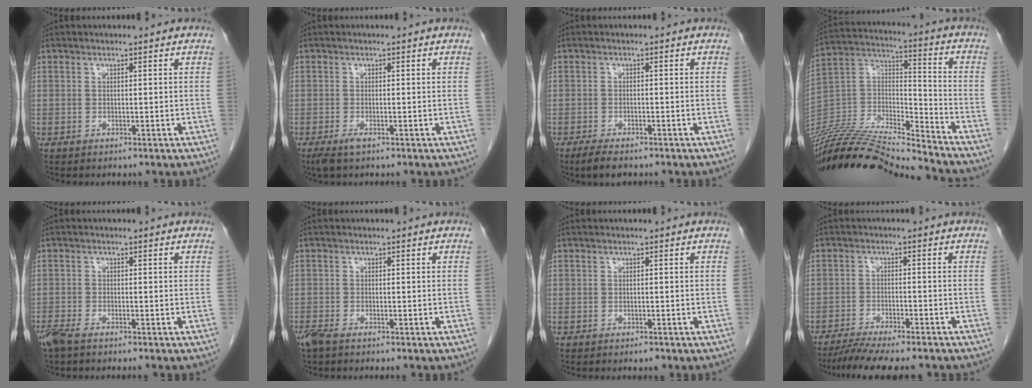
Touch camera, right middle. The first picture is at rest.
{"total": 1.9, "force": [-1.2, 0.5, 1.4], "torque": [-0.033, -0.006, -0.022]}
{"total": 3.5, "force": [-2.6, 1.0, 2.1], "torque": [-0.040, -0.007, -0.040]}
{"total": 22.3, "force": [-20.8, 0.8, 7.9], "torque": [-0.177, -0.003, -0.366]}
{"total": 3.4, "force": [-2.7, 0.7, 2.0], "torque": [-0.040, -0.008, -0.049]}
{"total": 2.6, "force": [-2.0, 0.7, 1.5], "torque": [-0.032, -0.006, -0.036]}
{"total": 0.7, "force": [-0.5, 0.3, 0.3], "torque": [-0.006, -0.001, -0.005]}
{"total": 10.9, "force": [-9.5, 1.0, 5.3], "torque": [-0.075, -0.017, -0.142]}